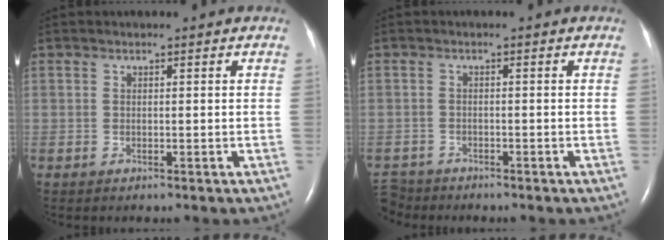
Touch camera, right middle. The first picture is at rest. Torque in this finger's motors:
{"motor_torque": [-0.01, -0.01, 0.00, 0.00]}